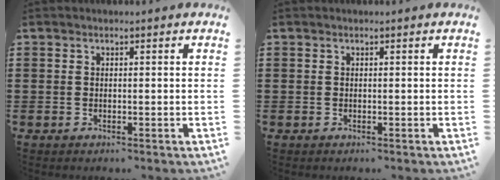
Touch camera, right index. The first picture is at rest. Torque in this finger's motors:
{"motor_torque": [0.52, 0.86, 0.00, 0.00]}